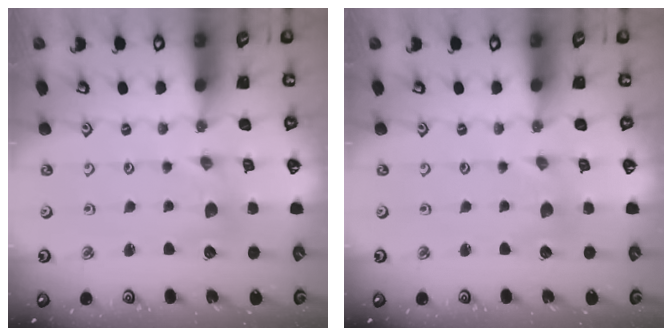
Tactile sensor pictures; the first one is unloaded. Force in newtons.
{"total": 0.0}